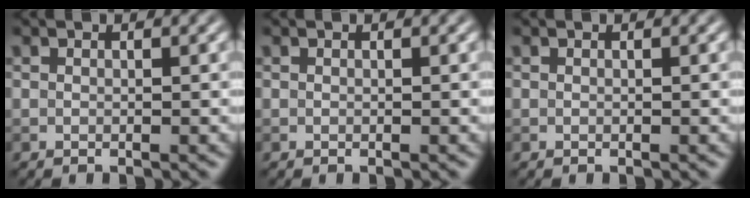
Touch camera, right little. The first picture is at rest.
{"total": 0.0}
{"total": 0.0}